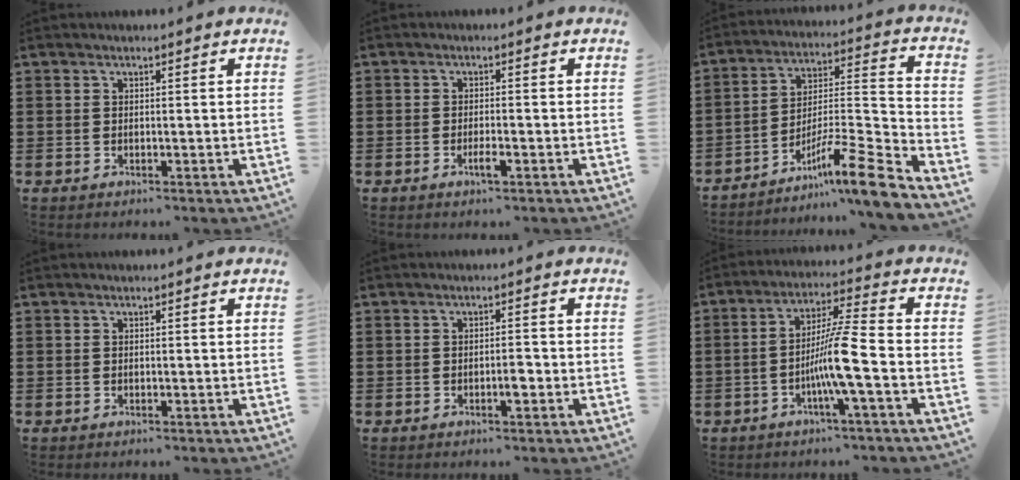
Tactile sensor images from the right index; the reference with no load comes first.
{"total": 2.2, "force": [-1.3, 0.2, 1.8], "torque": [-0.039, -0.005, -0.024]}
{"total": 11.3, "force": [-8.6, 0.4, 7.3], "torque": [-0.108, 0.012, -0.164]}
{"total": 0.0}
{"total": 2.1, "force": [-0.8, 0.6, 1.9], "torque": [-0.033, 0.004, -0.016]}
{"total": 8.8, "force": [-3.0, -0.1, 8.2], "torque": [-0.160, -0.009, -0.062]}